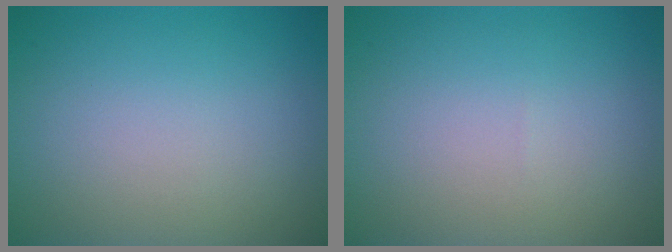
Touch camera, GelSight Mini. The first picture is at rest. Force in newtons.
{"total": 0.0}